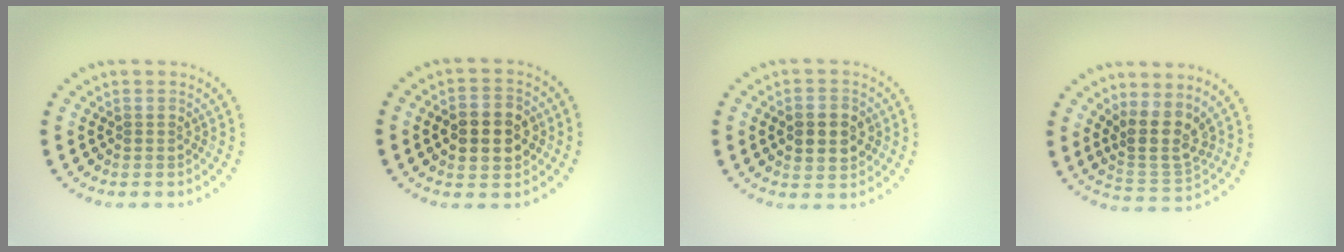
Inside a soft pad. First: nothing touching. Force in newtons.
{"total": 5.0, "press": 5.0, "slide": 0.2}
{"total": 4.5, "press": 4.5, "slide": 0.5}
{"total": 3.9, "press": 3.1, "slide": 2.3}